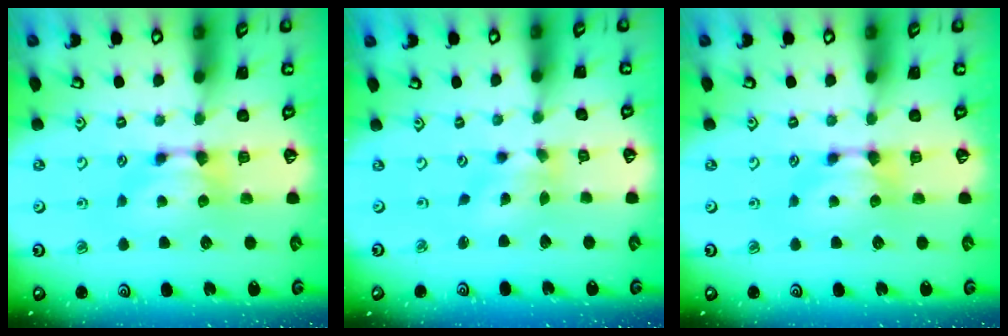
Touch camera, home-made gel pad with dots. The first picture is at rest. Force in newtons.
{"total": 1.7, "press": 1.0, "slide": 1.4}
{"total": 0.0}